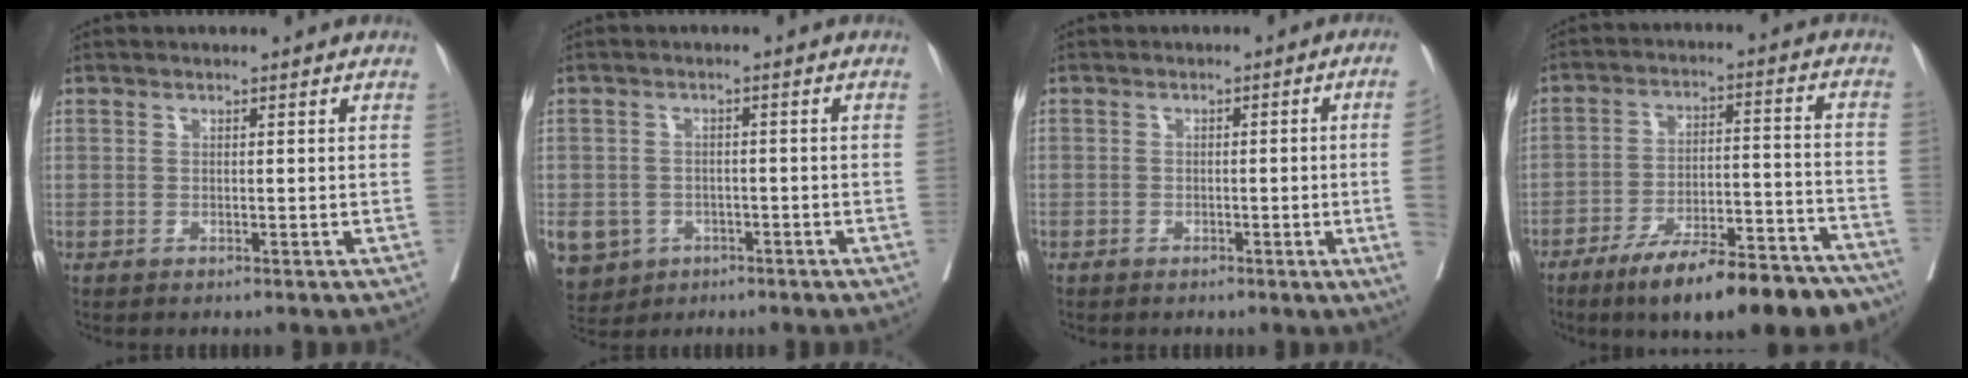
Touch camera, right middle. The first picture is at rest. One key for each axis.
{"total": 10.1, "fx": -4.5, "fy": 8.4, "fz": 3.3, "tx": -0.090, "ty": 0.004, "tz": -0.062}
{"total": 5.4, "fx": -1.0, "fy": -1.0, "fz": 5.2, "tx": -0.058, "ty": 0.000, "tz": -0.016}
{"total": 19.0, "fx": -14.9, "fy": 4.2, "fz": 11.0, "tx": -0.109, "ty": 0.033, "tz": -0.228}